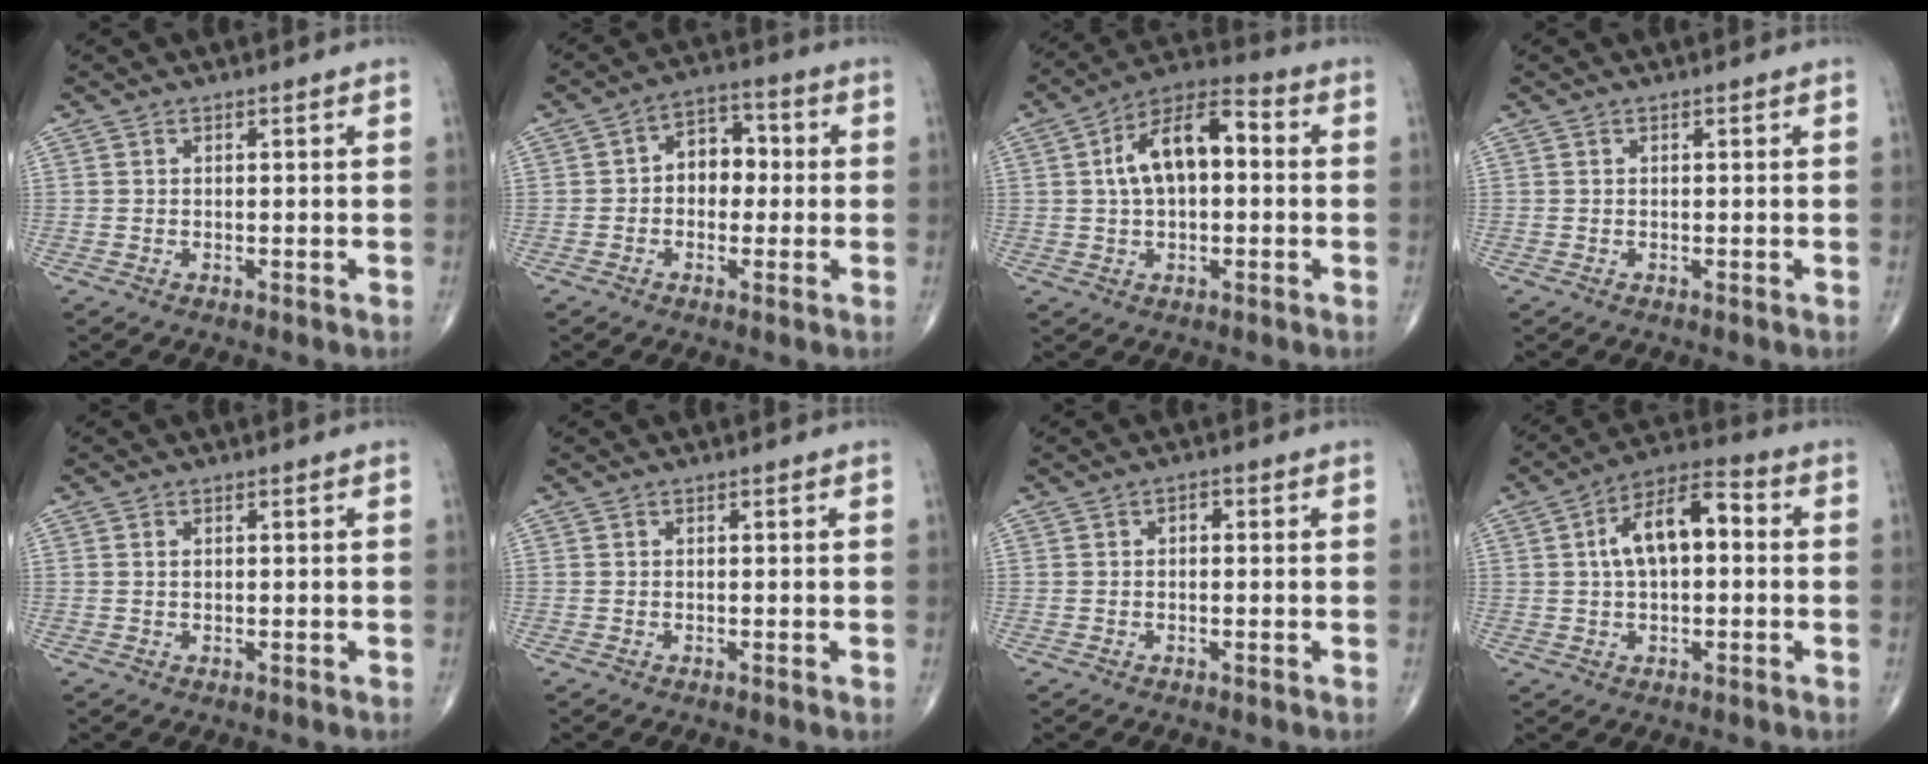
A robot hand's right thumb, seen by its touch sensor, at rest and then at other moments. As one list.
[{"total": 7.4, "force": [0.0, 5.4, 5.1], "torque": [-0.046, 0.025, -0.010]}, {"total": 12.8, "force": [1.4, 6.9, 10.7], "torque": [-0.177, 0.034, 0.013]}, {"total": 0.0}, {"total": 0.9, "force": [0.2, 0.5, 0.7], "torque": [-0.013, 0.001, 0.006]}, {"total": 0.0}, {"total": 1.4, "force": [0.1, 0.9, 1.1], "torque": [-0.013, 0.006, -0.001]}, {"total": 11.6, "force": [1.4, 6.0, 9.9], "torque": [-0.162, 0.032, 0.014]}]